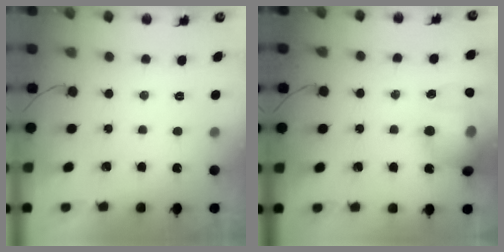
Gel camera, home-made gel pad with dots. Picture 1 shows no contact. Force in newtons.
{"total": 17.6, "press": 17.4, "slide": 2.6}